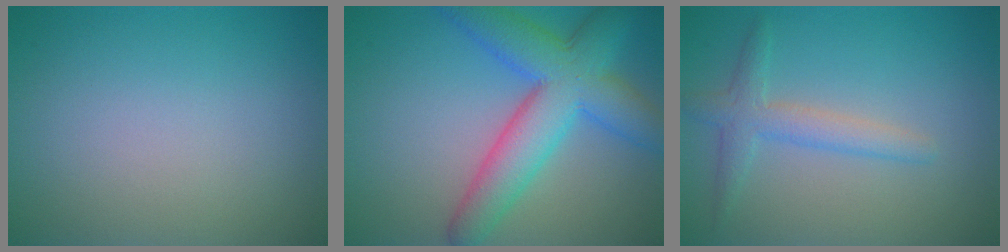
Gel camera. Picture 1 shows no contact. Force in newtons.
{"total": 8.0, "press": 8.0, "slide": 0.2}
{"total": 2.3, "press": 2.3, "slide": 0.0}